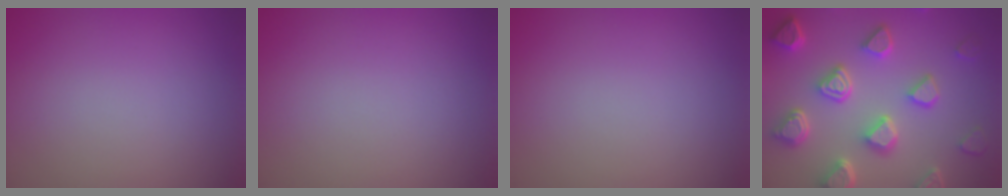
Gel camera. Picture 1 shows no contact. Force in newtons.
{"total": 0.0}
{"total": 0.0}
{"total": 7.3, "press": 5.8, "slide": 4.4}